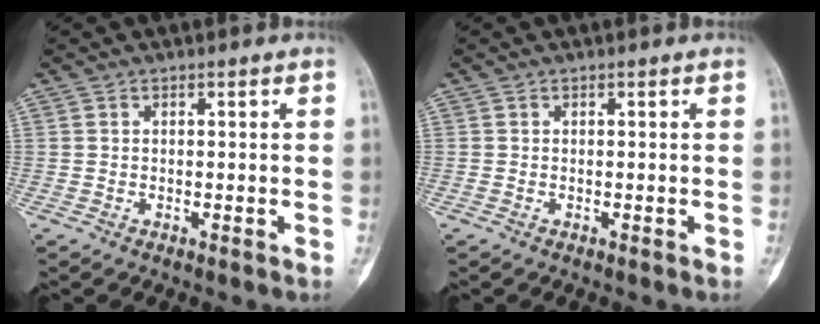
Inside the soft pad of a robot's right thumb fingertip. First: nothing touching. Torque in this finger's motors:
{"motor_torque": [-0.40, 0.13, -0.13, -0.01, 0.10]}